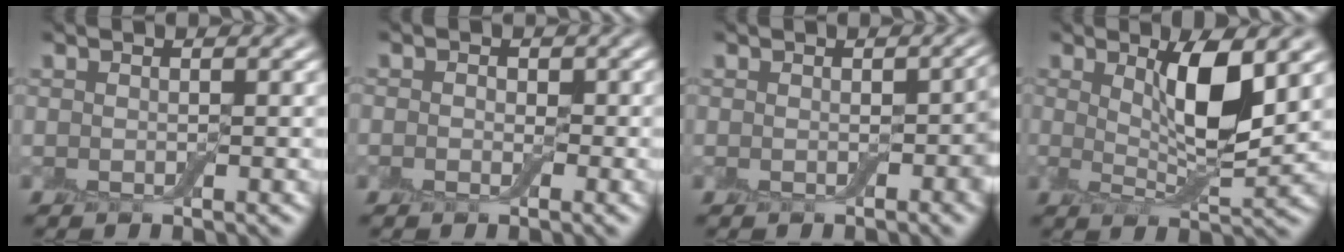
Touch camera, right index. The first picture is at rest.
{"total": 0.9, "force": [-0.2, 0.8, 0.0], "torque": [0.015, -0.002, -0.010]}
{"total": 2.7, "force": [-0.4, 1.7, 2.1], "torque": [-0.022, -0.002, -0.007]}
{"total": 4.9, "force": [1.7, 0.9, 4.5], "torque": [-0.083, -0.006, 0.030]}